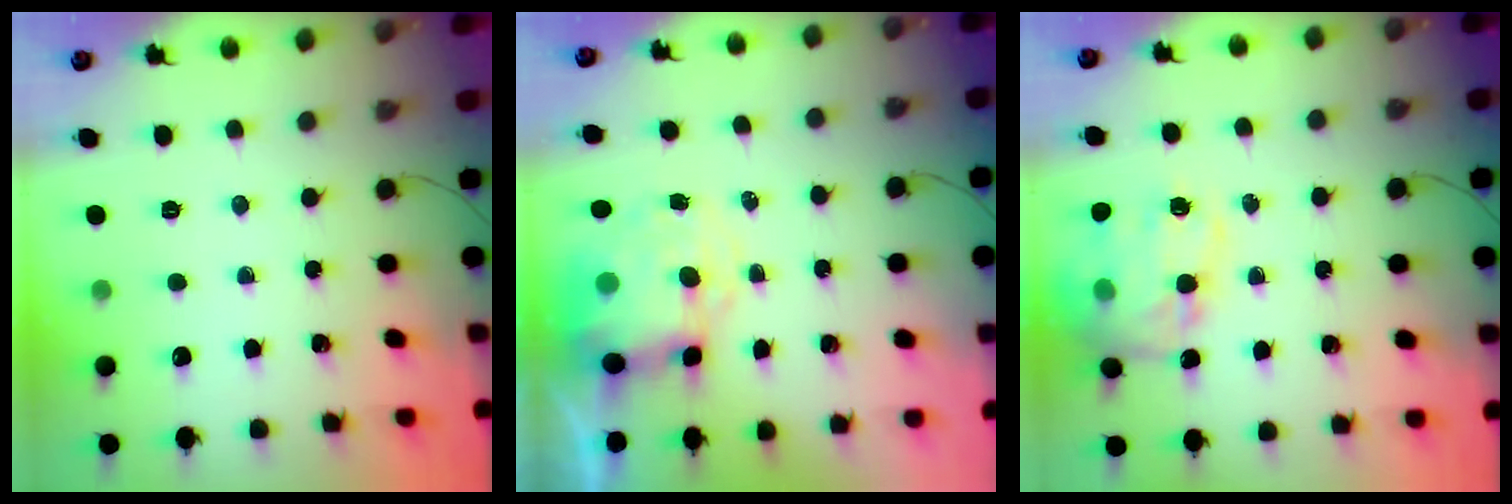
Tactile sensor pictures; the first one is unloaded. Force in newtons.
{"total": 9.8, "press": 9.6, "slide": 2.3}
{"total": 19.1, "press": 18.8, "slide": 3.2}